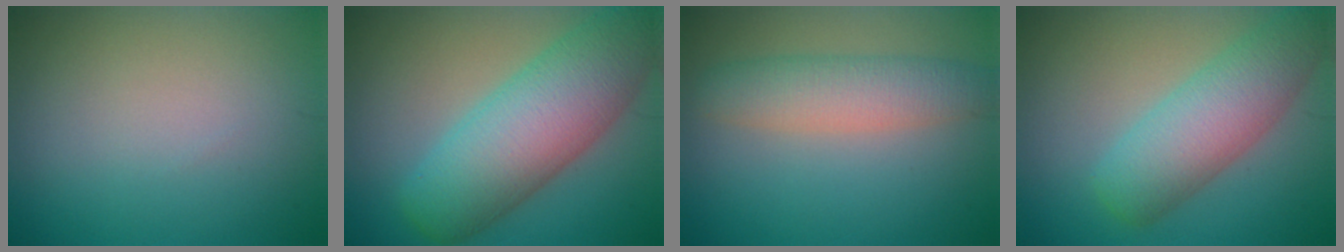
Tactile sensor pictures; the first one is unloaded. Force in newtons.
{"total": 9.5, "press": 9.5, "slide": 0.3}
{"total": 4.0, "press": 4.0, "slide": 0.1}
{"total": 6.2, "press": 6.2, "slide": 0.2}